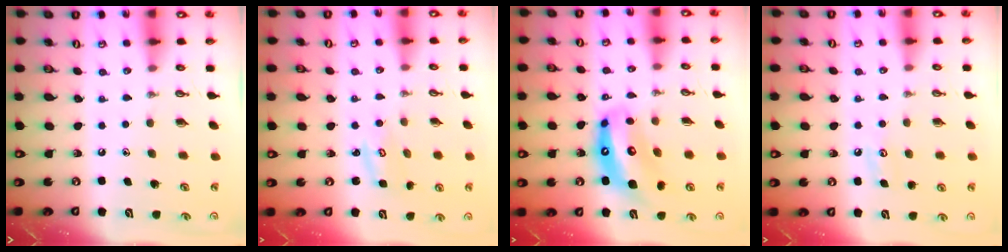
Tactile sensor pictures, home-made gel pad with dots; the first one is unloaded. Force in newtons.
{"total": 2.8, "press": 2.8, "slide": 0.4}
{"total": 12.6, "press": 12.5, "slide": 1.5}
{"total": 5.6, "press": 5.6, "slide": 0.6}